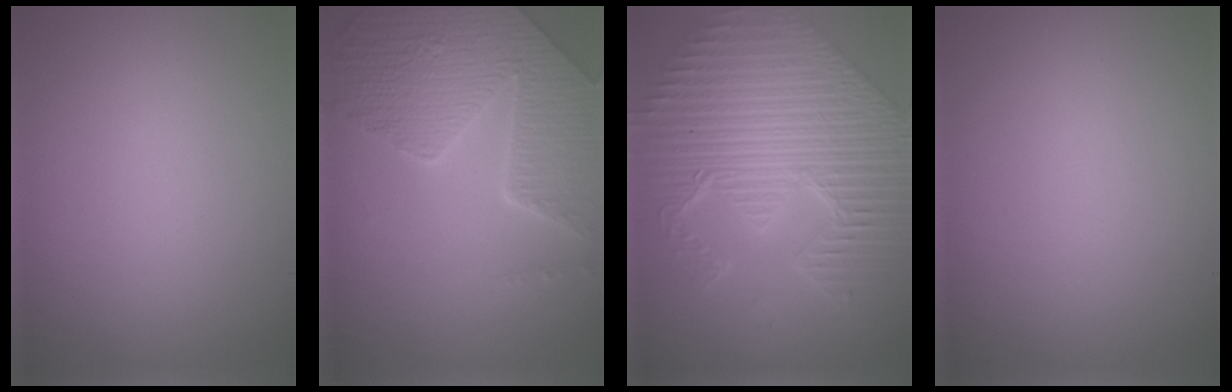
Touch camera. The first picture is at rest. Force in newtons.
{"total": 8.2, "press": 5.9, "slide": 5.6}
{"total": 11.9, "press": 7.9, "slide": 9.0}
{"total": 0.0}